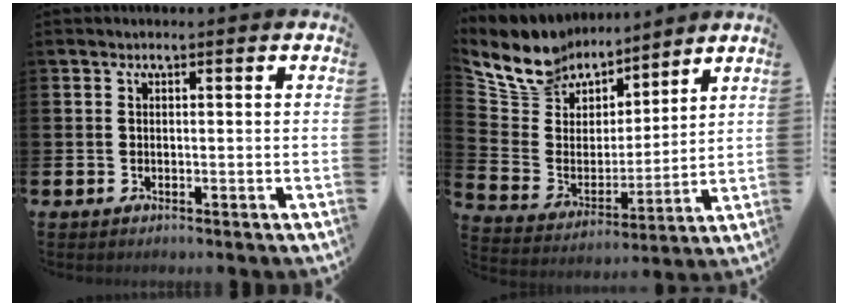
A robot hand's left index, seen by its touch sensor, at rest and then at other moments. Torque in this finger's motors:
{"motor_torque": [1.47, -0.67, 0.23, 0.01]}